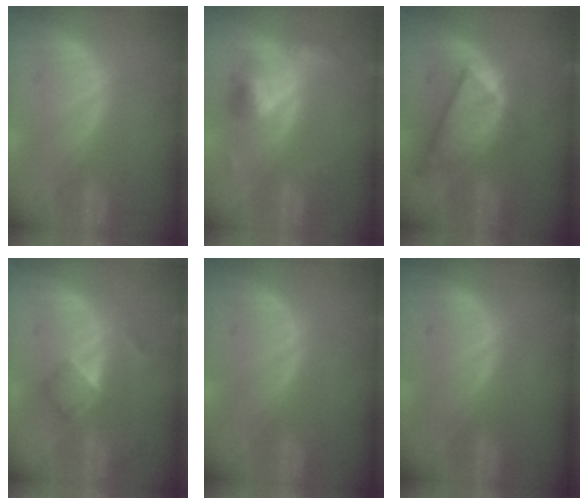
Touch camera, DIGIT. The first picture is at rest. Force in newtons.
{"total": 5.3, "press": 5.0, "slide": 1.7}
{"total": 8.7, "press": 7.5, "slide": 4.5}
{"total": 5.2, "press": 4.5, "slide": 2.7}
{"total": 0.0}
{"total": 0.0}